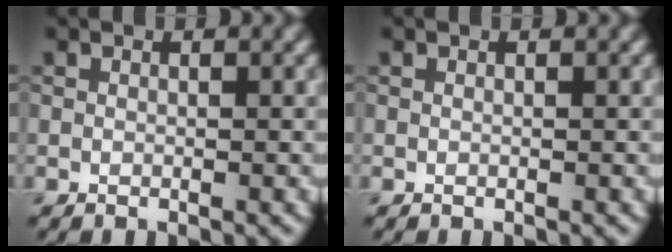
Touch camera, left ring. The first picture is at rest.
{"total": 0.0}